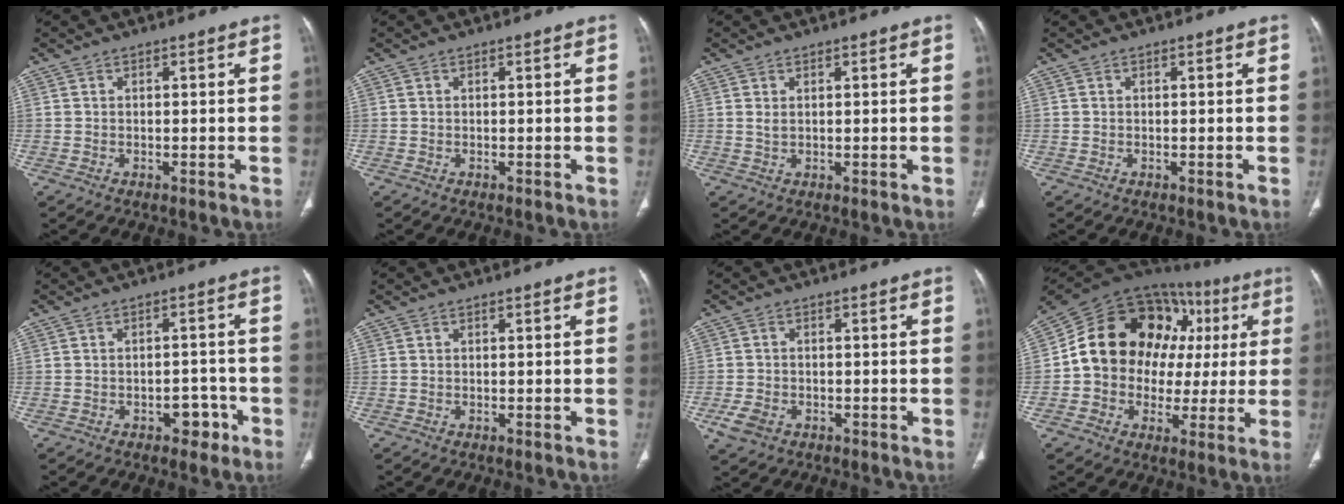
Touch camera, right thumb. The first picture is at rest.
{"total": 0.0}
{"total": 0.0}
{"total": 0.0}
{"total": 4.4, "force": [-2.4, 2.8, 2.4], "torque": [-0.012, 0.025, -0.030]}
{"total": 0.0}
{"total": 4.1, "force": [-1.8, 2.8, 2.3], "torque": [-0.053, 0.002, -0.027]}
{"total": 22.0, "force": [3.5, 17.2, 13.3], "torque": [-0.157, 0.048, 0.056]}